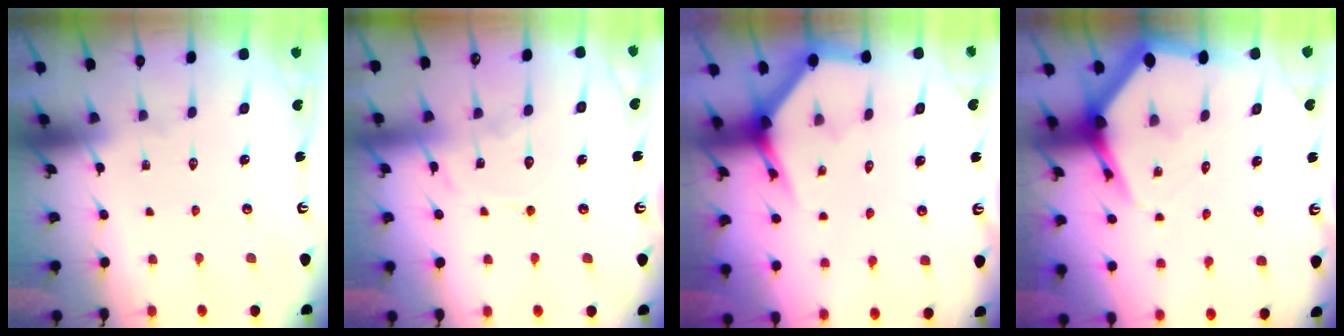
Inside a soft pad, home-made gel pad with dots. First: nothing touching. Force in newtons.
{"total": 10.5, "press": 10.4, "slide": 1.0}
{"total": 3.8, "press": 3.8, "slide": 0.2}
{"total": 5.0, "press": 5.0, "slide": 0.6}